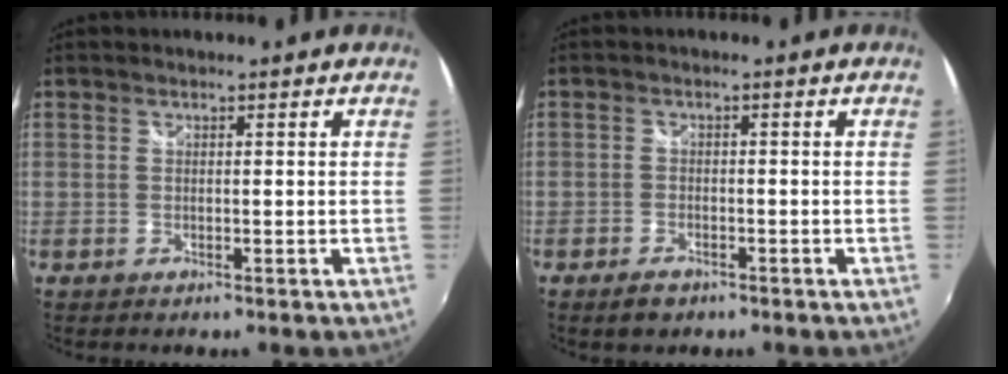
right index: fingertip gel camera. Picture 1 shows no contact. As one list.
[{"total": 3.1, "force": [-2.2, 1.8, 1.2], "torque": [-0.033, -0.002, -0.035]}]